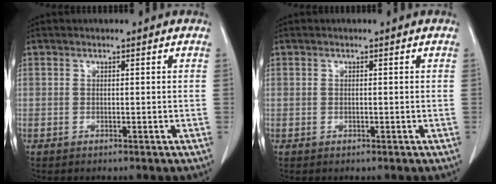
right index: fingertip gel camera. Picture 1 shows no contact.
{"total": 0.0}